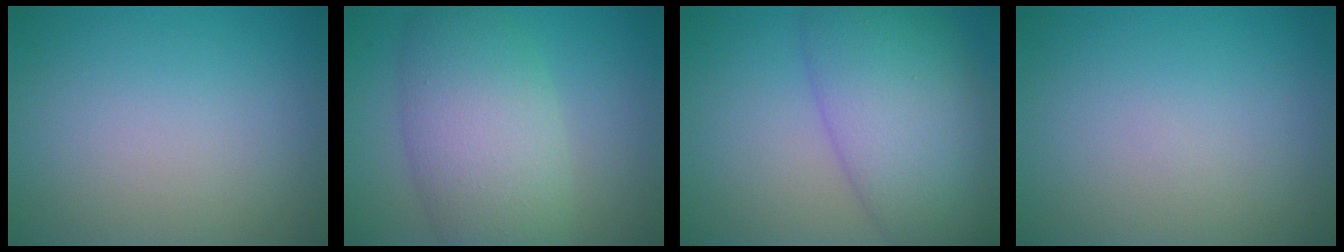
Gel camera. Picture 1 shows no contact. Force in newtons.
{"total": 7.9, "press": 7.9, "slide": 0.4}
{"total": 9.9, "press": 9.9, "slide": 0.3}
{"total": 0.0}